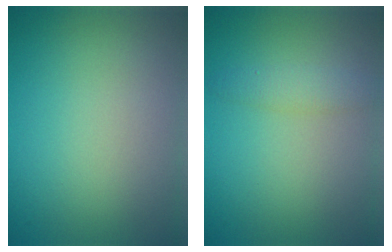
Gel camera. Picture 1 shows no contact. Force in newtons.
{"total": 1.8, "press": 1.8, "slide": 0.1}